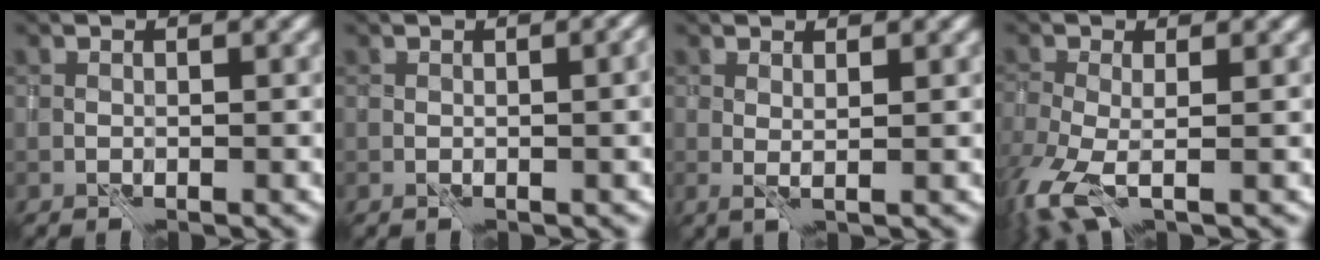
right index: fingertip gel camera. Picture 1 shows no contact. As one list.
[{"total": 2.9, "force": [-0.1, 1.2, 2.6], "torque": [-0.012, 0.002, 0.010]}, {"total": 1.4, "force": [1.3, -0.2, 0.5], "torque": [-0.008, -0.001, 0.019]}, {"total": 4.2, "force": [-2.2, 1.7, 3.2], "torque": [-0.086, -0.017, -0.053]}]